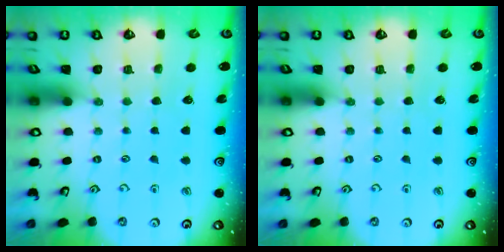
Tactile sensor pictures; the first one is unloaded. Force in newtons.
{"total": 0.0}